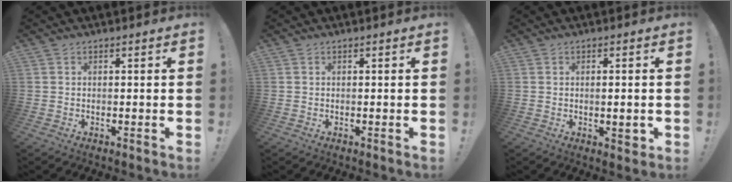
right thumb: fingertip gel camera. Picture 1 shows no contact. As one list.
[{"total": 0.0}, {"total": 3.0, "force": [-0.3, 0.9, 2.8], "torque": [-0.027, -0.004, -0.008]}]